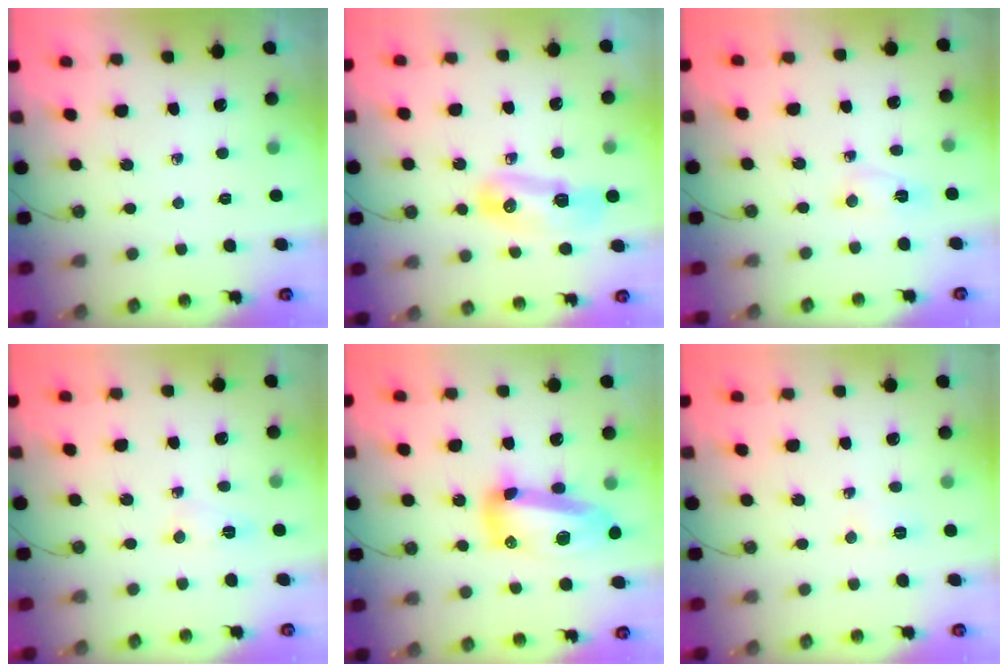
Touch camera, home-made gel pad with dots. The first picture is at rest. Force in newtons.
{"total": 9.3, "press": 9.2, "slide": 1.8}
{"total": 2.2, "press": 2.1, "slide": 0.6}
{"total": 4.3, "press": 3.6, "slide": 2.5}
{"total": 16.1, "press": 16.0, "slide": 1.4}
{"total": 3.1, "press": 2.8, "slide": 1.3}